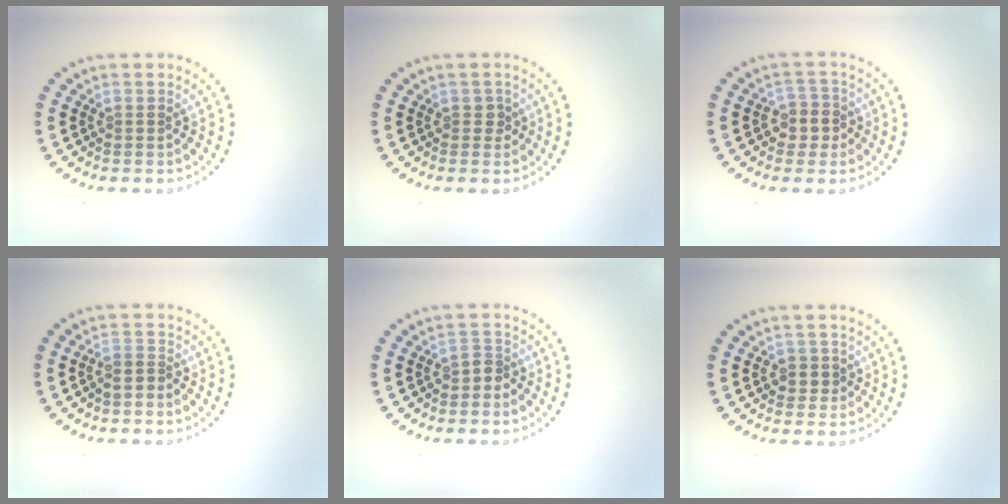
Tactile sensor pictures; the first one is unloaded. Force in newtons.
{"total": 0.9, "press": 0.8, "slide": 0.4}
{"total": 2.3, "press": 2.0, "slide": 1.1}
{"total": 1.1, "press": 0.9, "slide": 0.7}
{"total": 1.4, "press": 1.0, "slide": 0.9}
{"total": 1.5, "press": 1.2, "slide": 0.8}